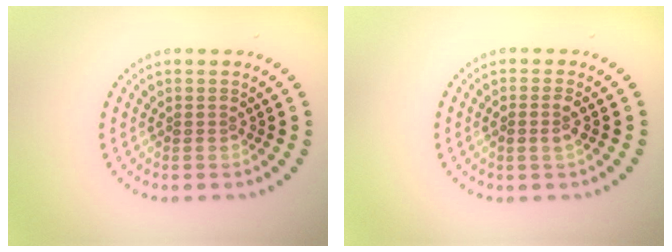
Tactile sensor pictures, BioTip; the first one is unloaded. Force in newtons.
{"total": 1.2, "press": 1.1, "slide": 0.4}